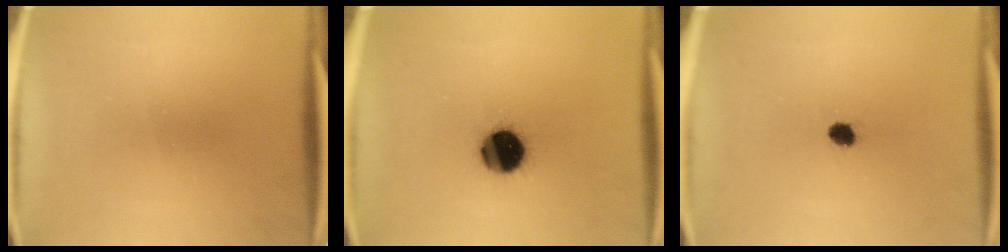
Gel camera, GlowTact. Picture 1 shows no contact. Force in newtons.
{"total": 13.0}
{"total": 2.4}